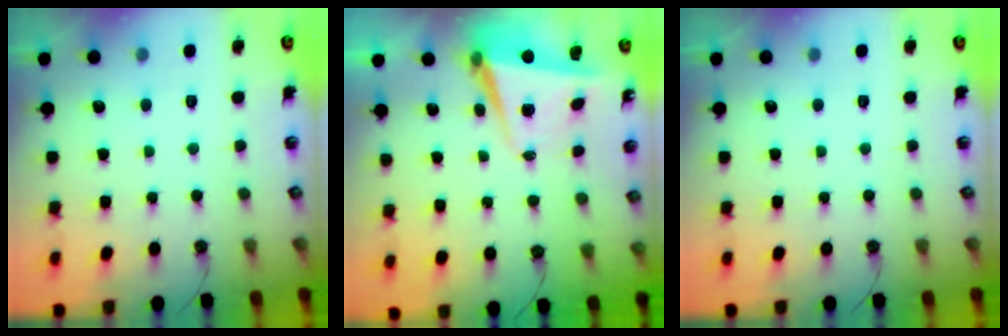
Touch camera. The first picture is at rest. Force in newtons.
{"total": 5.5, "press": 5.2, "slide": 2.0}
{"total": 0.0}